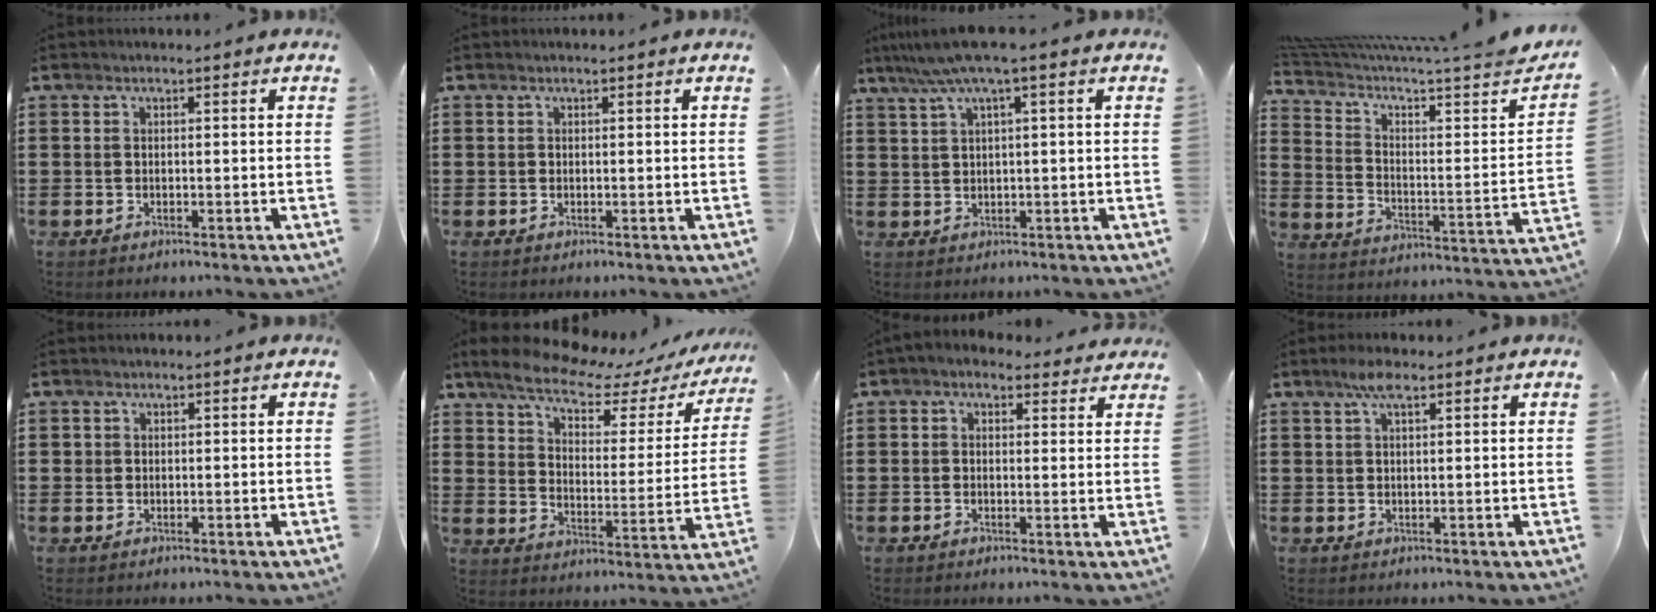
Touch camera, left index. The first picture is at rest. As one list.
[{"total": 0.0}, {"total": 4.8, "force": [2.1, -0.3, 4.3], "torque": [-0.094, -0.009, 0.034]}, {"total": 5.4, "force": [4.2, -0.1, 3.5], "torque": [-0.078, -0.055, 0.062]}, {"total": 0.7, "force": [0.1, 0.7, -0.1], "torque": [0.000, 0.007, 0.001]}, {"total": 9.1, "force": [7.4, 2.5, 4.7], "torque": [-0.111, -0.042, 0.122]}, {"total": 2.2, "force": [1.6, 1.3, 0.9], "torque": [-0.017, -0.003, 0.025]}, {"total": 4.0, "force": [2.5, 1.3, 2.9], "torque": [-0.065, 0.008, 0.043]}]